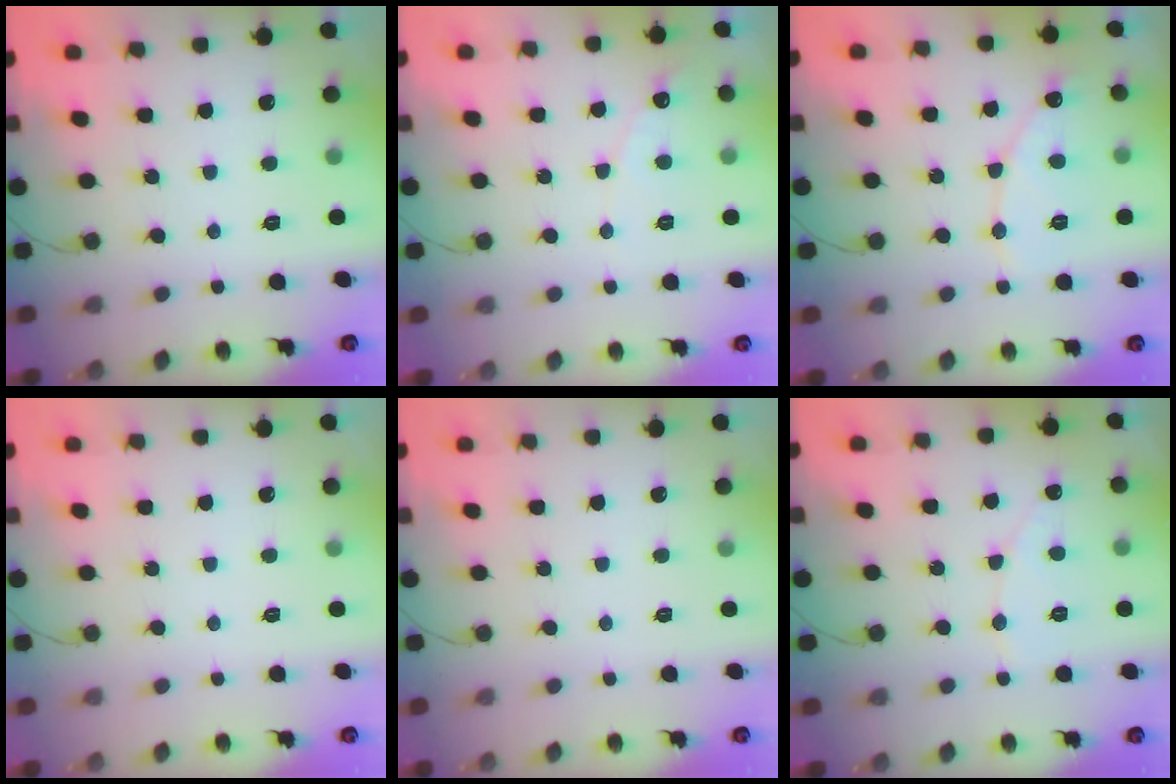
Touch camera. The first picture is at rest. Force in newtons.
{"total": 4.7, "press": 4.7, "slide": 0.3}
{"total": 7.9, "press": 7.9, "slide": 0.5}
{"total": 0.0}
{"total": 0.0}
{"total": 4.6, "press": 4.6, "slide": 0.2}